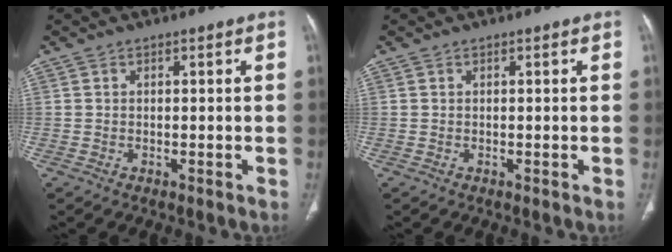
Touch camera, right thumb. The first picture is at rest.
{"total": 0.0}